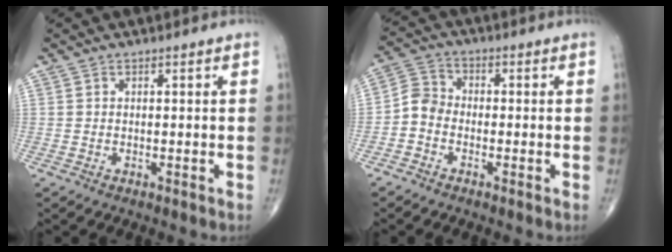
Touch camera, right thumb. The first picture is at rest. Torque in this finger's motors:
{"motor_torque": [-0.31, 0.24, 0.35, -0.35, 0.00]}